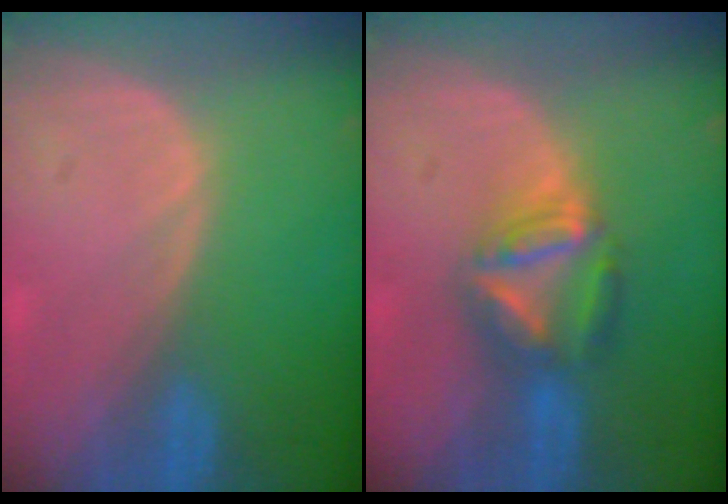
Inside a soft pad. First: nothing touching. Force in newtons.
{"total": 6.6, "press": 6.2, "slide": 2.5}